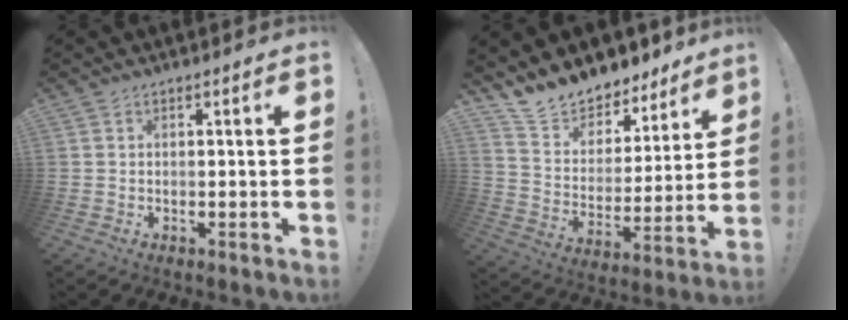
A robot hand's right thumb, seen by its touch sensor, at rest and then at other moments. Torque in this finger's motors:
{"motor_torque": [-0.02, 0.41, 0.33, 0.33, 0.01]}